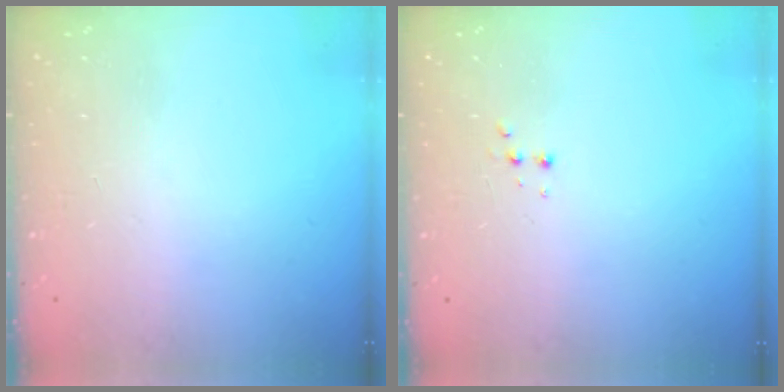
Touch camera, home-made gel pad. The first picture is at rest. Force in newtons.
{"total": 2.9, "press": 2.7, "slide": 1.0}